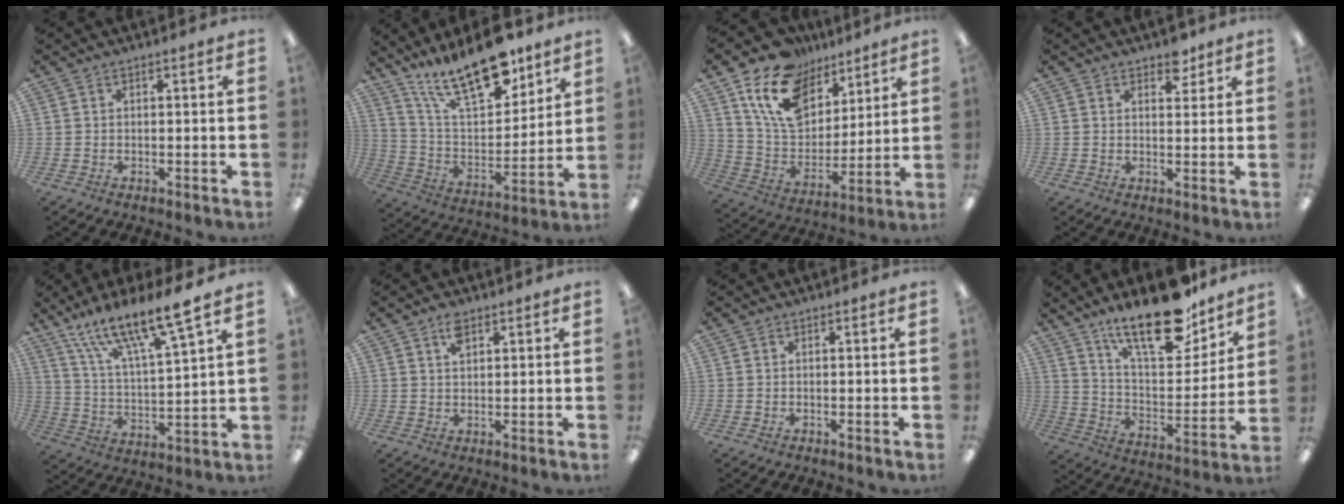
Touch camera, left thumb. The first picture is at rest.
{"total": 20.7, "force": [15.5, 7.3, 11.8], "torque": [-0.205, -0.095, 0.267]}
{"total": 17.6, "force": [10.5, 11.2, 8.6], "torque": [-0.167, -0.040, 0.199]}
{"total": 4.0, "force": [3.1, 2.1, 1.5], "torque": [-0.003, -0.015, 0.051]}
{"total": 16.4, "force": [13.3, 2.4, 9.3], "torque": [-0.175, -0.084, 0.224]}
{"total": 3.5, "force": [2.2, 1.7, 2.0], "torque": [-0.038, 0.000, 0.038]}
{"total": 0.0}
{"total": 21.7, "force": [16.5, 7.2, 12.1], "torque": [-0.191, -0.110, 0.280]}